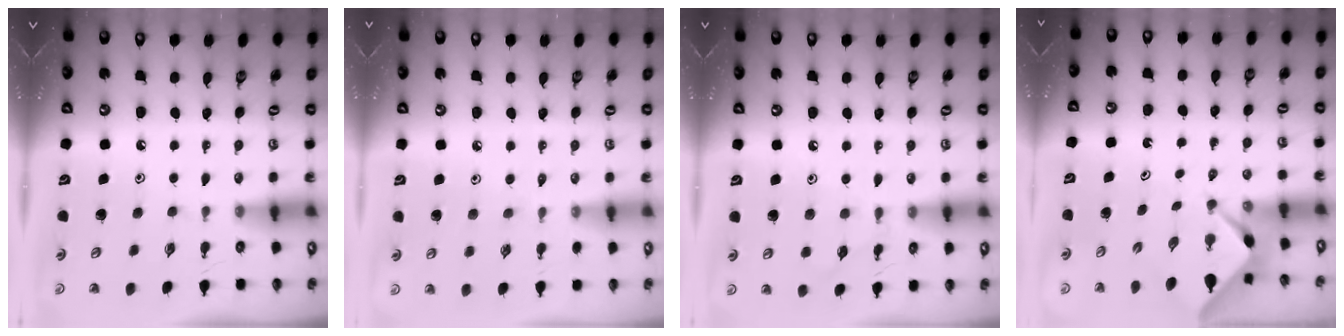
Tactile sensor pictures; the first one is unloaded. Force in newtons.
{"total": 4.3, "press": 4.2, "slide": 0.7}
{"total": 5.0, "press": 4.9, "slide": 0.7}
{"total": 2.1, "press": 2.1, "slide": 0.2}